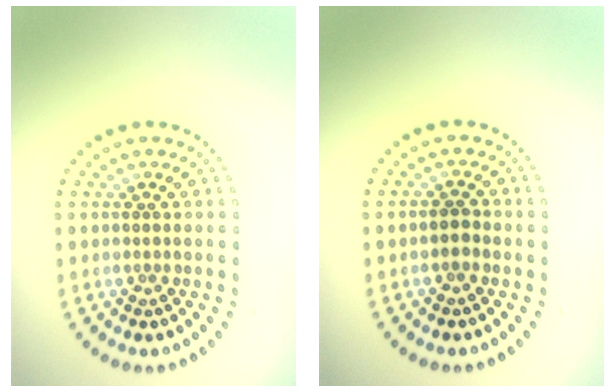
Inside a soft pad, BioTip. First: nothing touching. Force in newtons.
{"total": 1.1, "press": 1.1, "slide": 0.3}